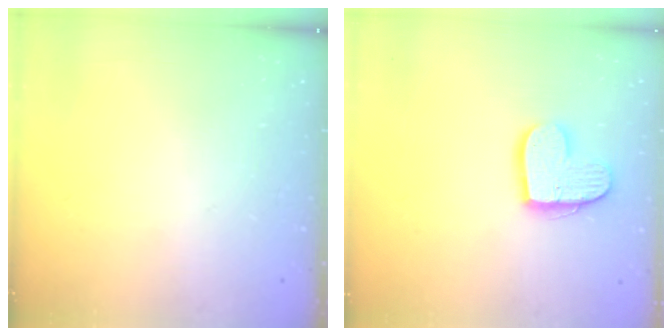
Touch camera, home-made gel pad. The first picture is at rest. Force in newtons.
{"total": 13.5, "press": 13.5, "slide": 0.9}